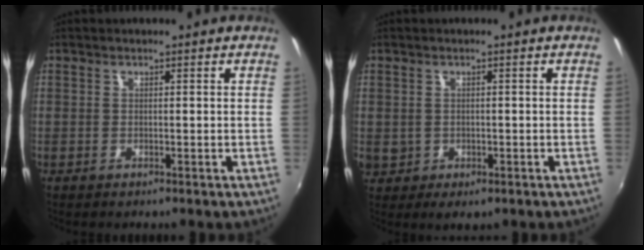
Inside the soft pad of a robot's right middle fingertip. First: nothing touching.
{"total": 3.9, "force": [-0.2, 3.4, 1.9], "torque": [-0.037, -0.006, 0.002]}